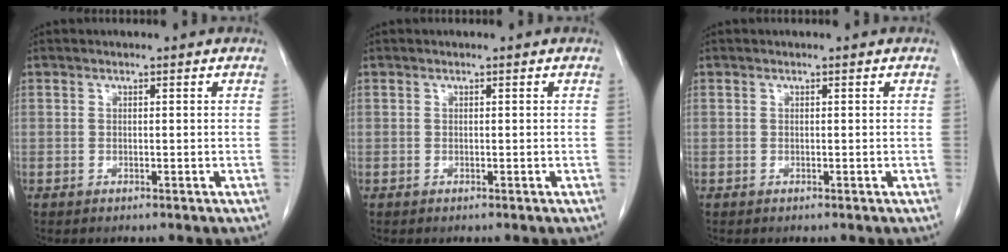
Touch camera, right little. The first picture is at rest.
{"total": 0.0}
{"total": 0.0}